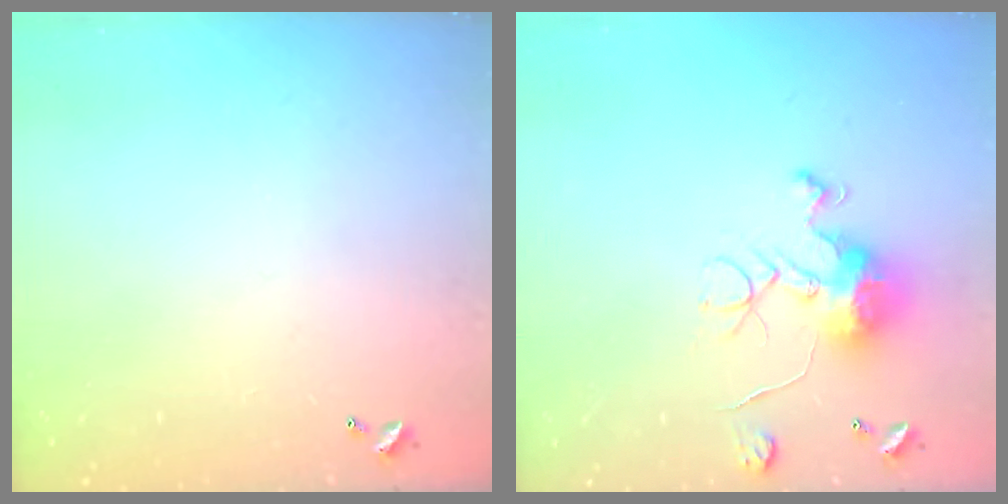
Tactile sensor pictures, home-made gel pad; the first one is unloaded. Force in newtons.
{"total": 13.7, "press": 13.7, "slide": 0.1}